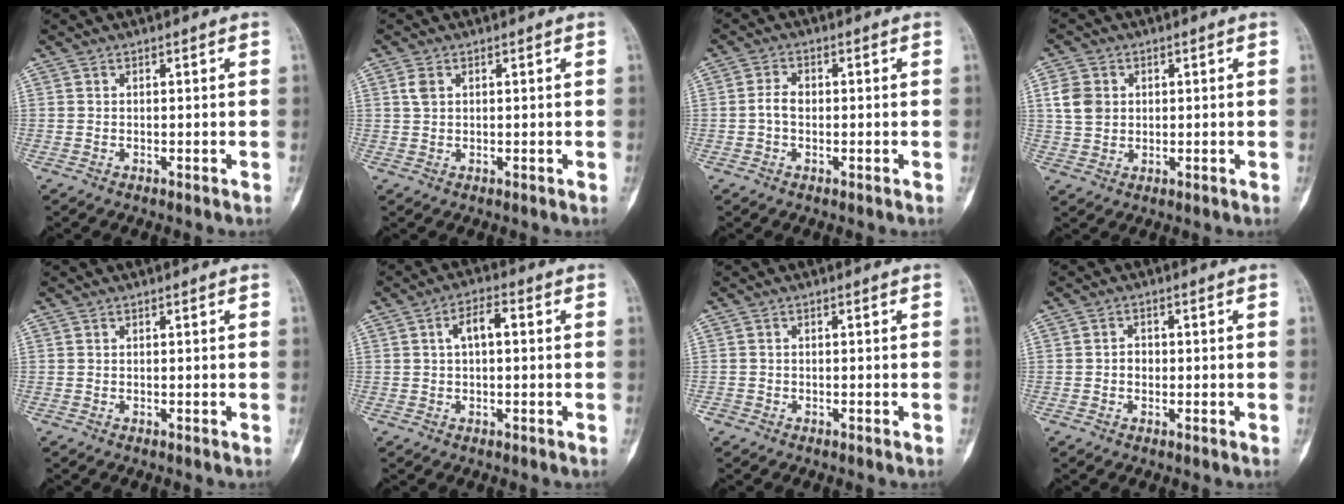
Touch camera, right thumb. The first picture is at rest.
{"total": 2.0, "force": [0.8, 1.3, 1.4], "torque": [-0.029, 0.006, 0.019]}
{"total": 2.8, "force": [-0.4, 1.9, 2.1], "torque": [-0.037, 0.010, -0.012]}
{"total": 5.6, "force": [1.2, 4.6, 2.9], "torque": [-0.040, 0.000, 0.023]}
{"total": 0.0}
{"total": 4.9, "force": [0.8, 2.3, 4.3], "torque": [-0.074, 0.017, 0.006]}
{"total": 1.0, "force": [-0.7, 0.7, 0.0], "torque": [0.002, 0.003, -0.017]}
{"total": 1.8, "force": [-0.3, 1.5, 0.9], "torque": [-0.004, 0.006, -0.008]}